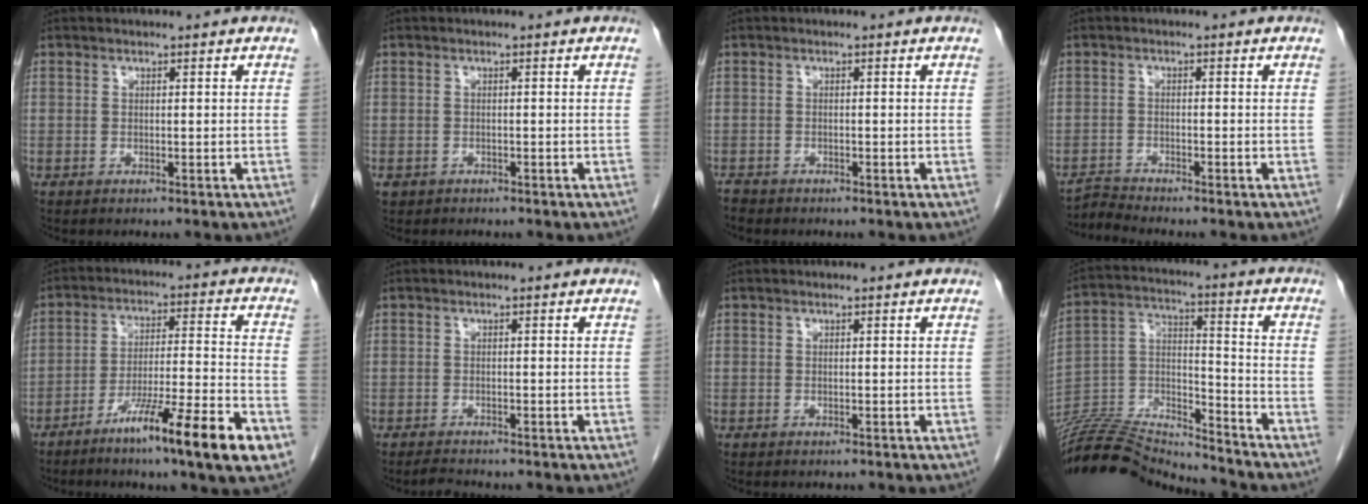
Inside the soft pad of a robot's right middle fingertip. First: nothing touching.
{"total": 1.8, "force": [-1.2, 1.2, 0.3], "torque": [-0.009, 0.002, -0.018]}
{"total": 1.1, "force": [-1.0, 0.5, 0.3], "torque": [-0.008, -0.001, -0.019]}
{"total": 2.6, "force": [-2.2, -1.1, -0.7], "torque": [0.012, -0.018, -0.045]}
{"total": 14.4, "force": [-8.0, -0.3, 11.9], "torque": [-0.189, -0.018, -0.131]}
{"total": 1.3, "force": [-1.2, 0.0, 0.3], "torque": [-0.013, -0.006, -0.021]}
{"total": 0.0}
{"total": 20.3, "force": [-19.7, 1.2, 4.6], "torque": [-0.097, 0.019, -0.334]}